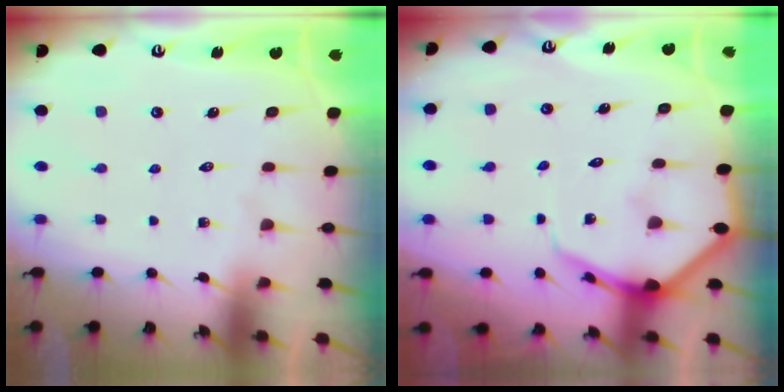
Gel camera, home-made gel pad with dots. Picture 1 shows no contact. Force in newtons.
{"total": 6.7, "press": 6.7, "slide": 0.7}